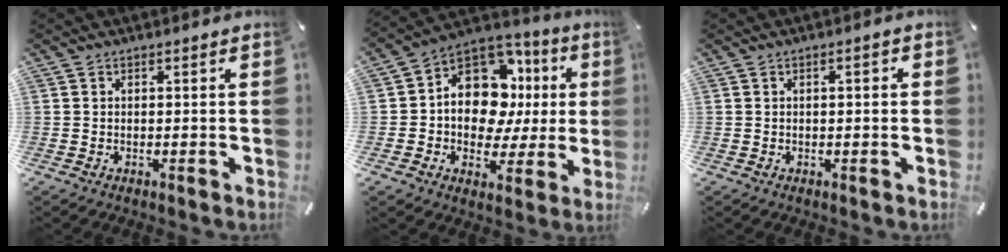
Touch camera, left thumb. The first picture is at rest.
{"total": 14.6, "force": [1.9, 11.3, 9.1], "torque": [-0.153, -0.021, 0.036]}
{"total": 1.4, "force": [-0.1, 0.5, 1.3], "torque": [-0.024, 0.004, -0.003]}